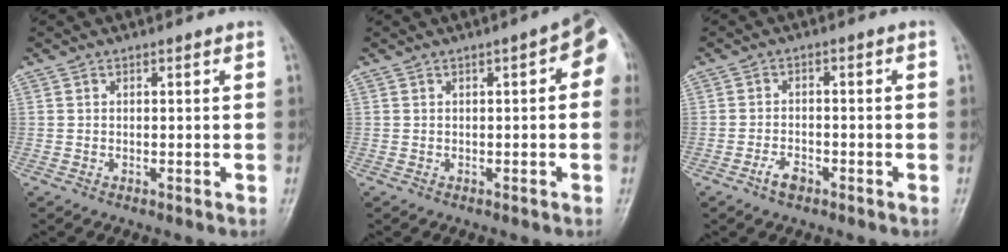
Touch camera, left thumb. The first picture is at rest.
{"total": 6.4, "force": [1.0, 2.2, 5.9], "torque": [-0.059, 0.017, 0.002]}
{"total": 3.1, "force": [-2.0, 1.5, 1.8], "torque": [-0.033, 0.015, -0.036]}